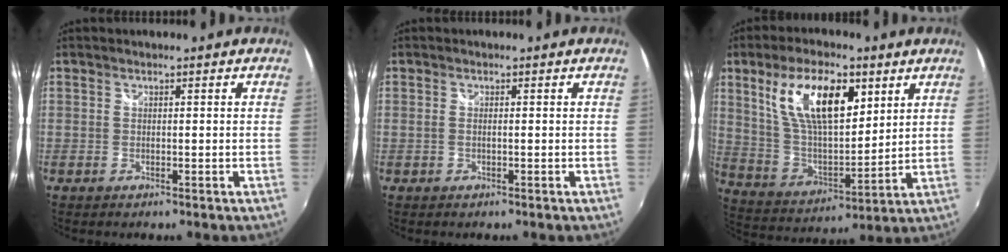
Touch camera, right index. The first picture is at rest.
{"total": 0.6, "force": [-0.1, 0.1, 0.6], "torque": [-0.013, 0.001, -0.003]}
{"total": 17.7, "force": [8.1, 7.6, 13.7], "torque": [-0.253, 0.010, 0.158]}